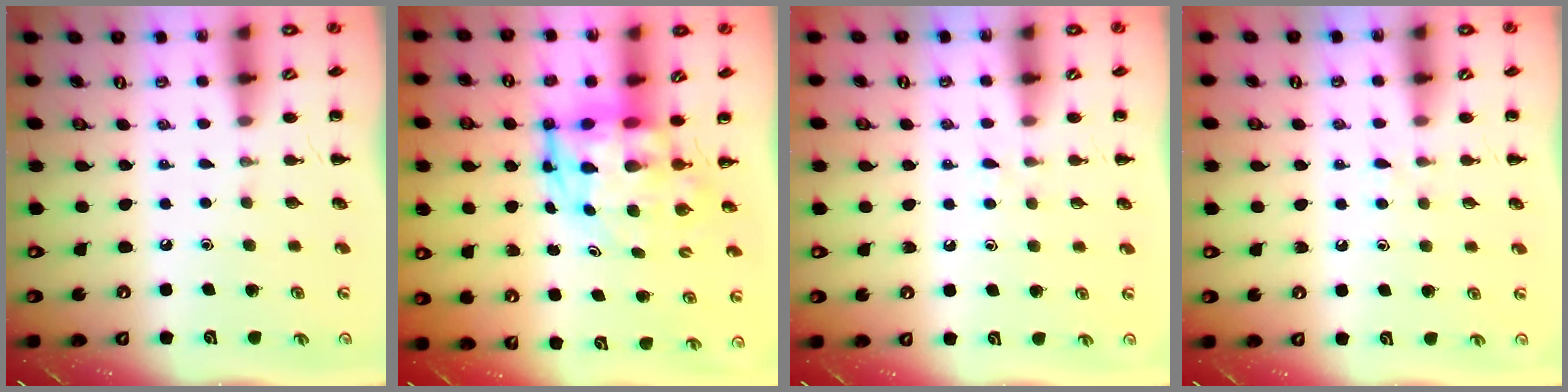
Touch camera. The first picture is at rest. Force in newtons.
{"total": 6.9, "press": 6.6, "slide": 2.0}
{"total": 3.5, "press": 3.3, "slide": 1.2}
{"total": 3.5, "press": 3.3, "slide": 1.2}